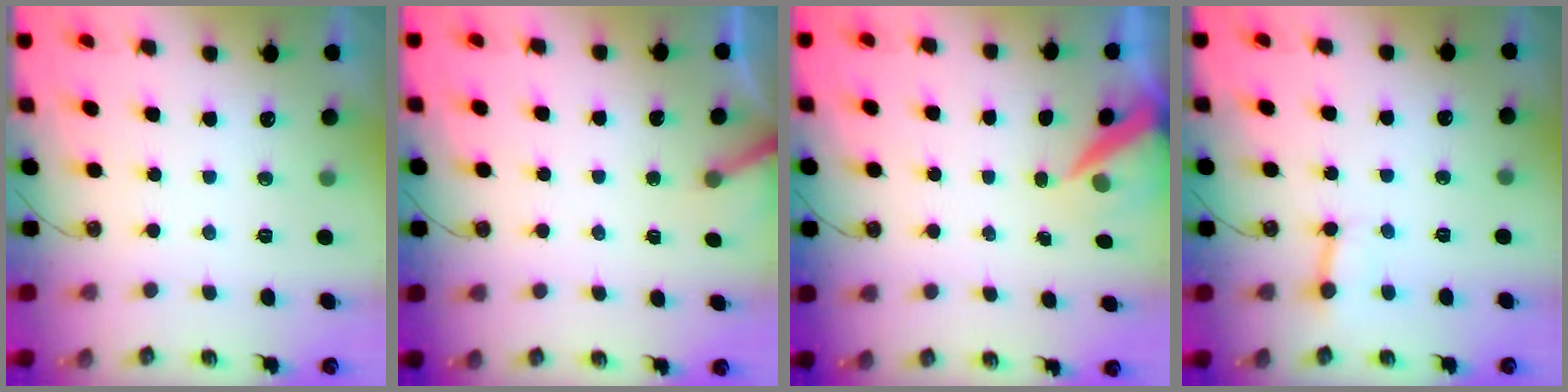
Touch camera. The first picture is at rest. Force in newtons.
{"total": 3.8, "press": 3.8, "slide": 0.2}
{"total": 6.4, "press": 6.4, "slide": 0.8}
{"total": 3.9, "press": 3.9, "slide": 0.3}